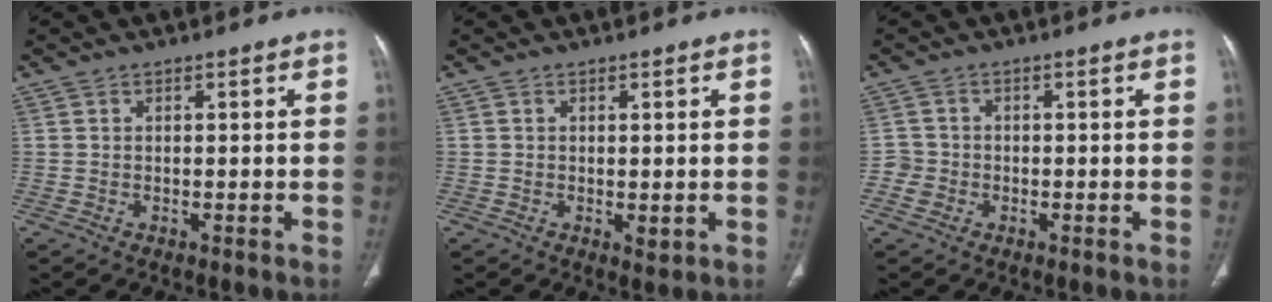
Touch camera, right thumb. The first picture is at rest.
{"total": 1.4, "force": [-0.1, 0.7, 1.2], "torque": [-0.019, -0.007, 0.001]}
{"total": 2.3, "force": [-0.8, 2.2, 0.1], "torque": [0.010, 0.010, -0.022]}